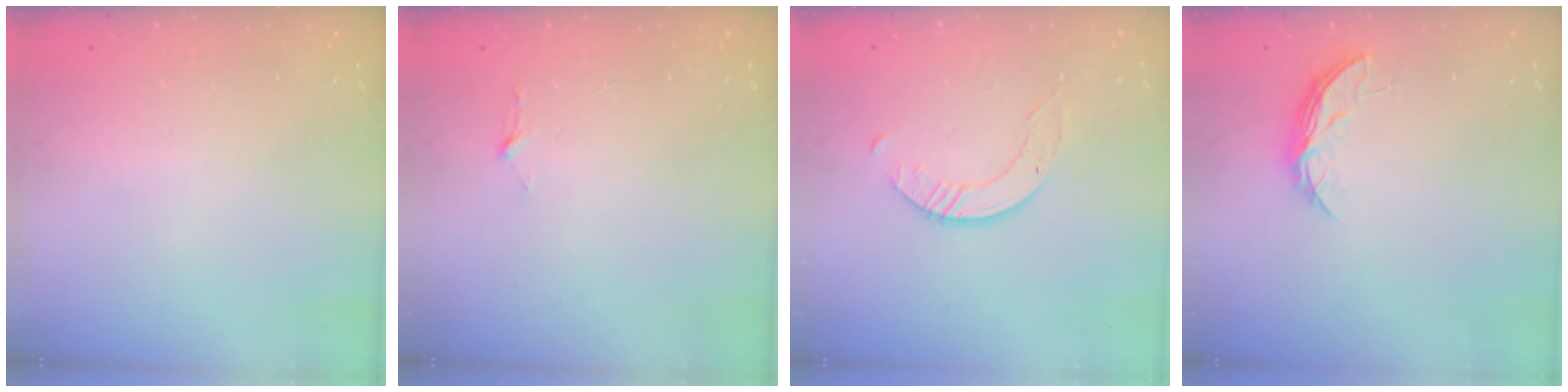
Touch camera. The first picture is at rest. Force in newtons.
{"total": 2.9, "press": 2.9, "slide": 0.3}
{"total": 3.2, "press": 3.1, "slide": 0.4}
{"total": 5.5, "press": 5.5, "slide": 0.5}